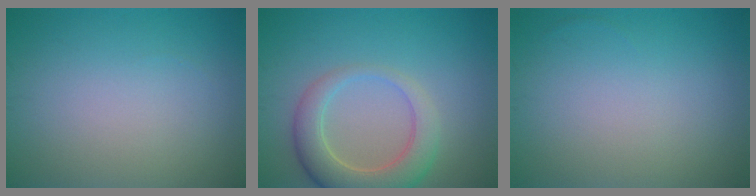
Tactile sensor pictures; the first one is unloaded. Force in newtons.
{"total": 5.4, "press": 5.3, "slide": 0.7}
{"total": 0.0}